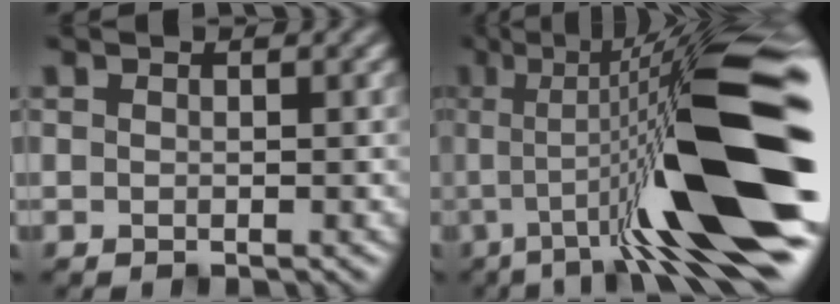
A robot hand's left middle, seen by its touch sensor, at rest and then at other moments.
{"total": 14.8, "force": [-2.0, 2.8, 14.4], "torque": [-0.203, 0.018, -0.036]}